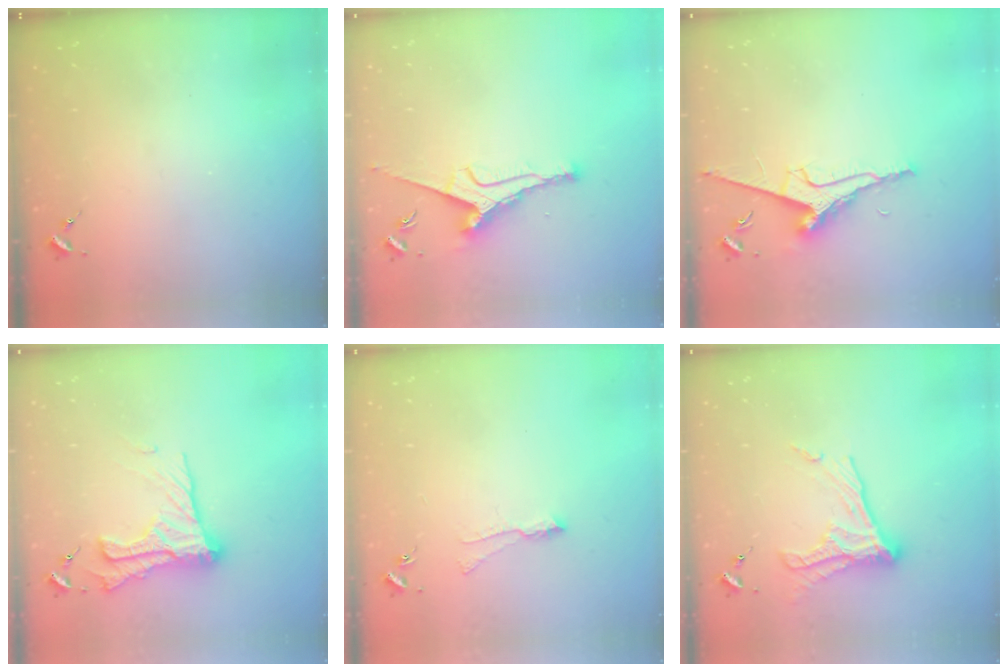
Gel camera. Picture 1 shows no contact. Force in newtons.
{"total": 8.9, "press": 8.9, "slide": 0.5}
{"total": 9.5, "press": 9.4, "slide": 1.1}
{"total": 16.9, "press": 16.9, "slide": 1.4}
{"total": 6.5, "press": 6.5, "slide": 0.6}
{"total": 13.4, "press": 13.3, "slide": 0.9}